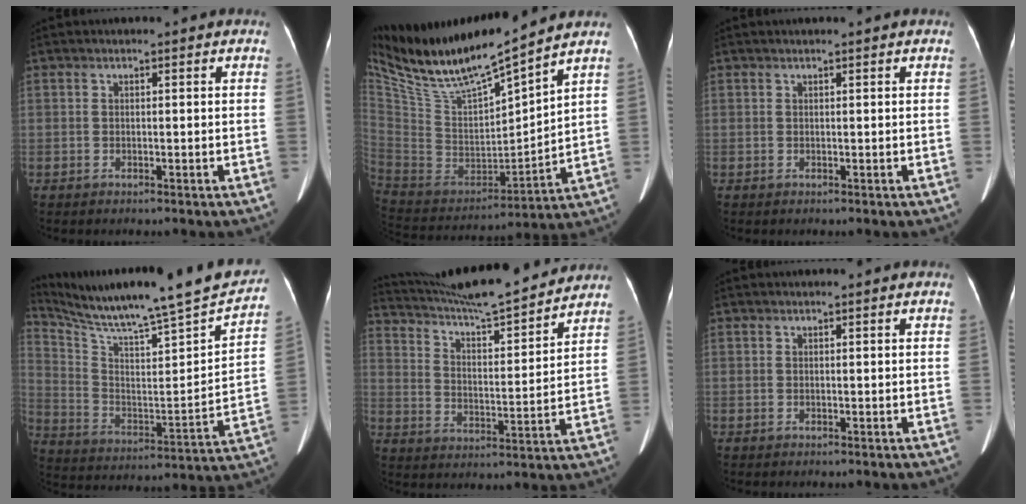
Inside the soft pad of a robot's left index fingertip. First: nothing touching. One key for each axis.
{"total": 19.5, "fx": 16.6, "fy": 1.1, "fz": 10.1, "tx": -0.202, "ty": -0.006, "tz": 0.318}
{"total": 0.6, "fx": 0.6, "fy": -0.1, "fz": 0.3, "tx": -0.003, "ty": 0.011, "tz": 0.012}
{"total": 25.5, "fx": 22.8, "fy": 0.5, "fz": 11.4, "tx": -0.199, "ty": -0.052, "tz": 0.335}
{"total": 19.7, "fx": 18.2, "fy": 0.6, "fz": 7.5, "tx": -0.133, "ty": -0.005, "tz": 0.277}
{"total": 0.0}